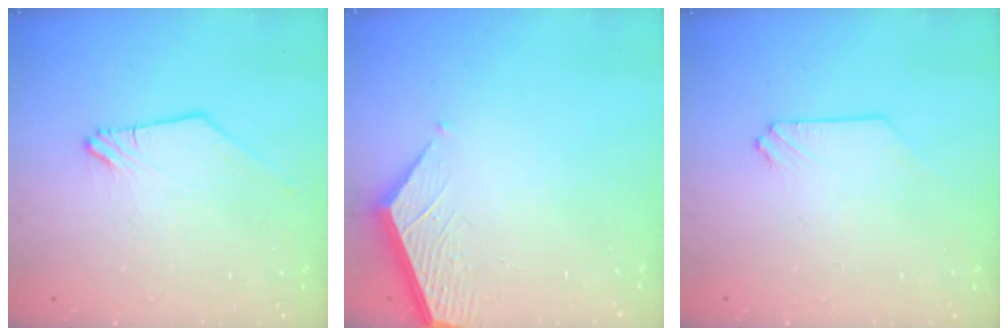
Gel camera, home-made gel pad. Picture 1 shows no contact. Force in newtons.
{"total": 3.6, "press": 3.6, "slide": 0.4}
{"total": 0.0}